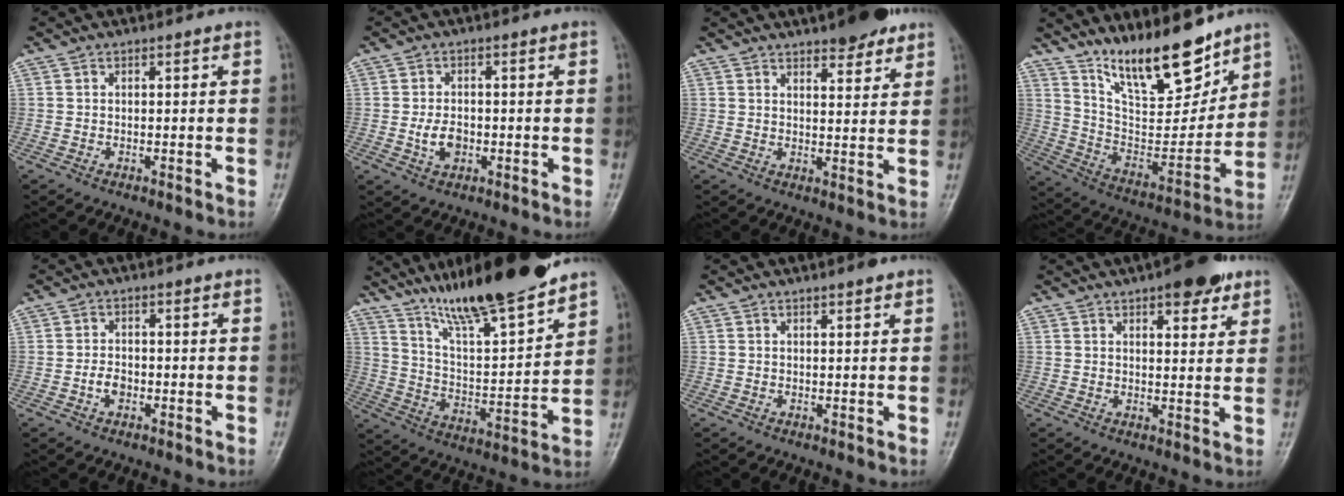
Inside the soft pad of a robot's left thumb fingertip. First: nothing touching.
{"total": 4.2, "force": [-0.8, 2.8, 3.0], "torque": [-0.049, 0.002, -0.013]}
{"total": 7.1, "force": [5.3, 2.3, 4.2], "torque": [-0.034, -0.029, 0.074]}
{"total": 17.8, "force": [13.4, 5.5, 10.3], "torque": [-0.124, -0.088, 0.242]}
{"total": 2.7, "force": [-0.9, 1.9, 1.7], "torque": [-0.026, 0.010, -0.019]}
{"total": 19.6, "force": [16.0, 2.6, 11.0], "torque": [-0.154, -0.083, 0.280]}
{"total": 1.5, "force": [1.1, 0.3, 1.0], "torque": [-0.013, -0.005, 0.016]}
{"total": 8.3, "force": [5.1, 3.2, 5.8], "torque": [-0.055, -0.021, 0.066]}